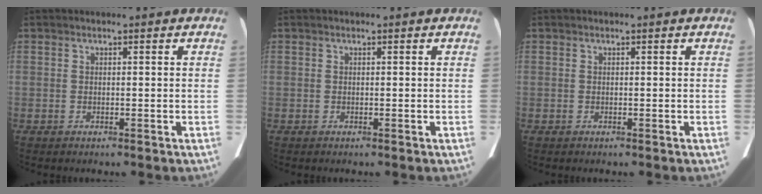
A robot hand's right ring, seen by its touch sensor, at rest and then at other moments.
{"total": 0.0}
{"total": 0.0}